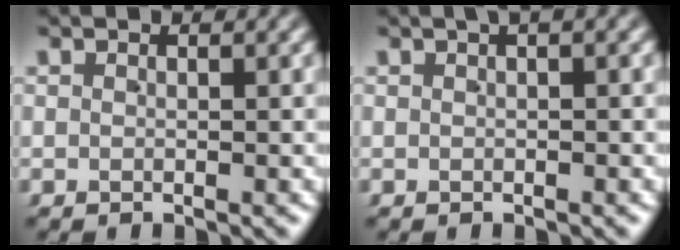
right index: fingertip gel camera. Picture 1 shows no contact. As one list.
[{"total": 1.4, "force": [0.5, 0.3, 1.2], "torque": [-0.013, 0.013, 0.004]}]